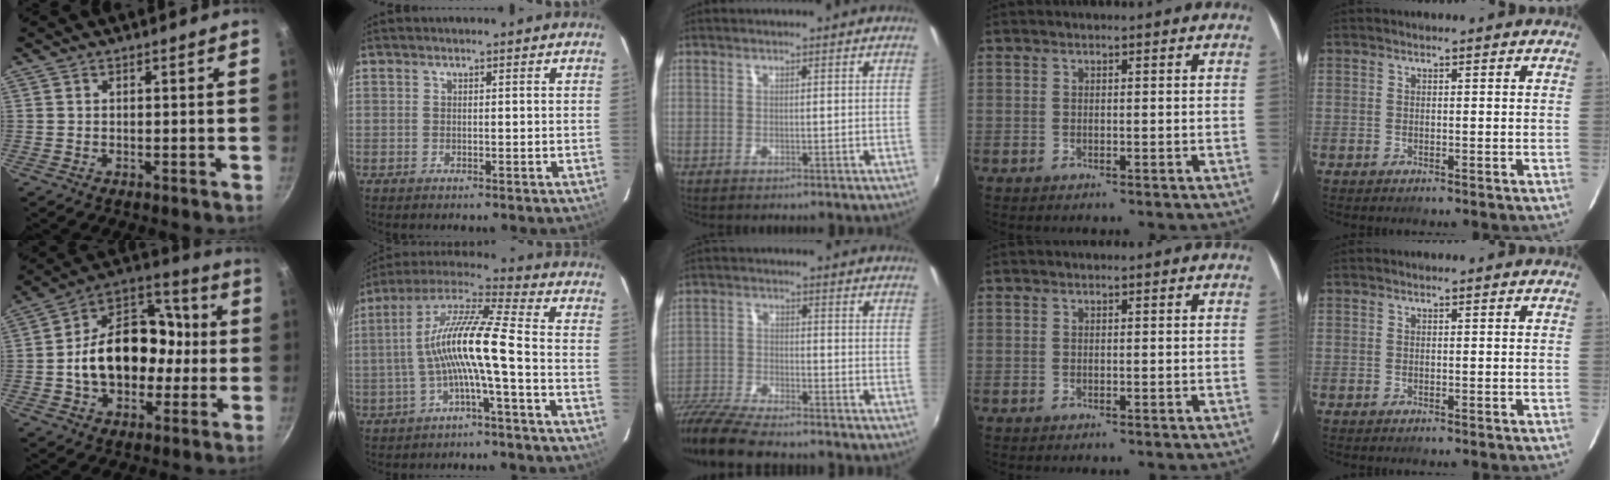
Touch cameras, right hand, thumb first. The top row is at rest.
{"thumb": {"total": 20.9, "force": [-1.5, 15.3, 14.1], "torque": [-0.198, 0.056, -0.033]}, "index": {"total": 12.0, "force": [-2.8, 0.3, 11.7], "torque": [-0.232, 0.017, -0.054]}, "middle": {"total": 12.2, "force": [-10.6, 2.1, 5.7], "torque": [-0.137, -0.025, -0.200]}}